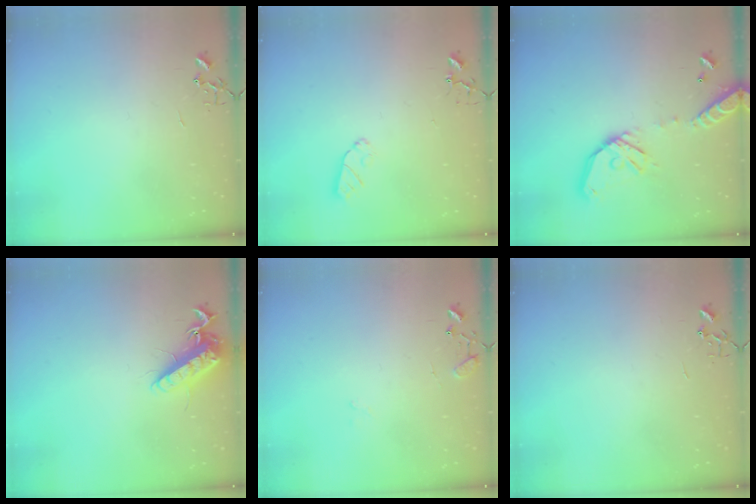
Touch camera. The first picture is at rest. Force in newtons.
{"total": 6.2, "press": 6.2, "slide": 0.0}
{"total": 15.4, "press": 15.1, "slide": 2.8}
{"total": 14.3, "press": 14.1, "slide": 2.1}
{"total": 9.3, "press": 9.3, "slide": 0.7}
{"total": 0.0}